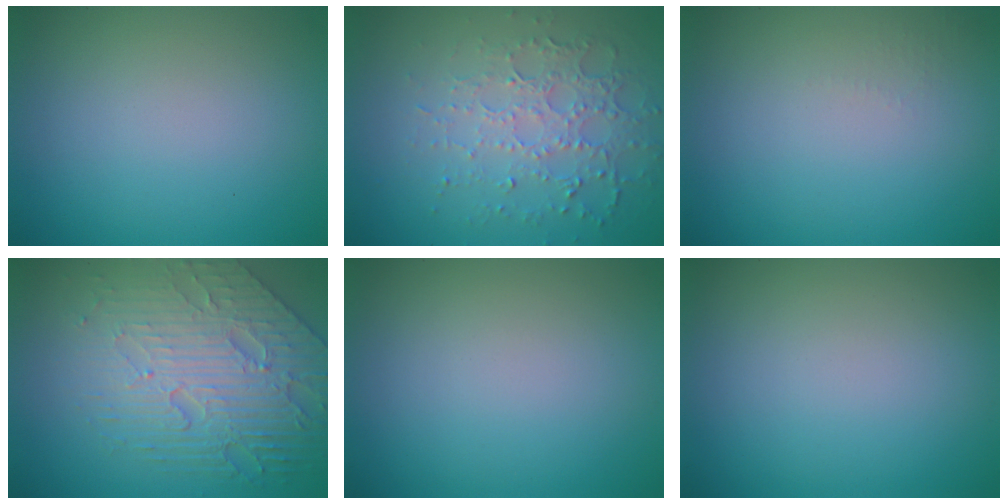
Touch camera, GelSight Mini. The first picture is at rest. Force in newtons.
{"total": 4.9, "press": 3.5, "slide": 3.4}
{"total": 0.6, "press": 0.6, "slide": 0.3}
{"total": 7.4, "press": 5.6, "slide": 4.8}
{"total": 0.0}
{"total": 0.0}